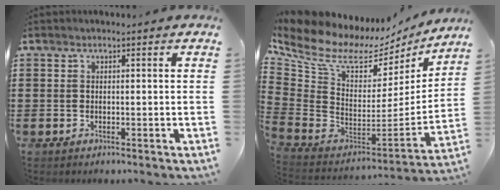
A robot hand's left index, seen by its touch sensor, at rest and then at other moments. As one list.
[{"total": 8.9, "force": [6.1, 4.3, 4.7], "torque": [-0.134, -0.058, 0.101]}]